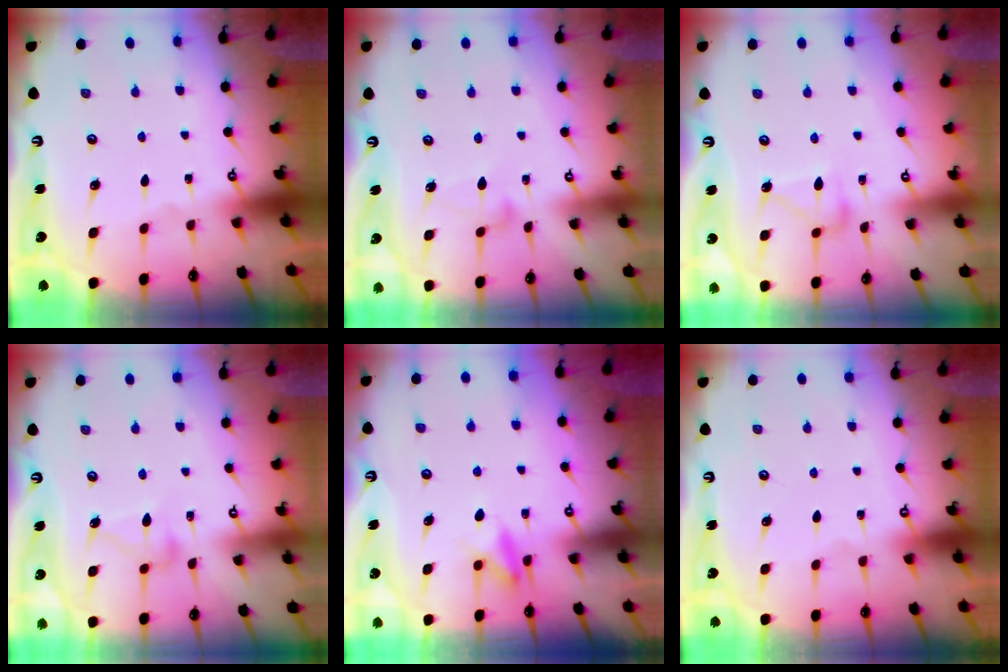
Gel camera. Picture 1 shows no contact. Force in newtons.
{"total": 6.0, "press": 6.0, "slide": 0.3}
{"total": 11.9, "press": 11.9, "slide": 0.6}
{"total": 8.3, "press": 8.3, "slide": 0.5}
{"total": 7.8, "press": 7.7, "slide": 1.1}
{"total": 3.9, "press": 3.9, "slide": 0.1}